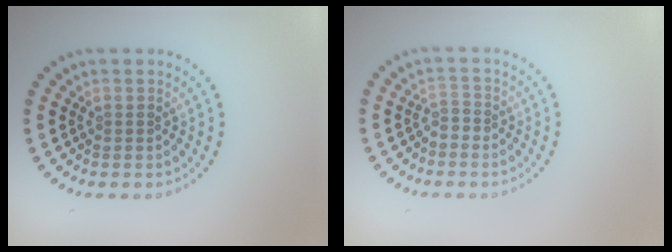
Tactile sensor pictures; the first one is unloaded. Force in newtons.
{"total": 0.9, "press": 0.5, "slide": 0.7}